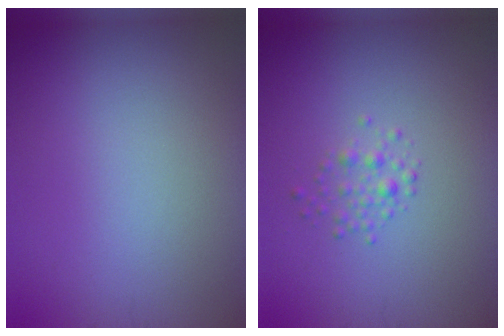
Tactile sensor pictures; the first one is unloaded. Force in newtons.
{"total": 1.3, "press": 1.3, "slide": 0.0}